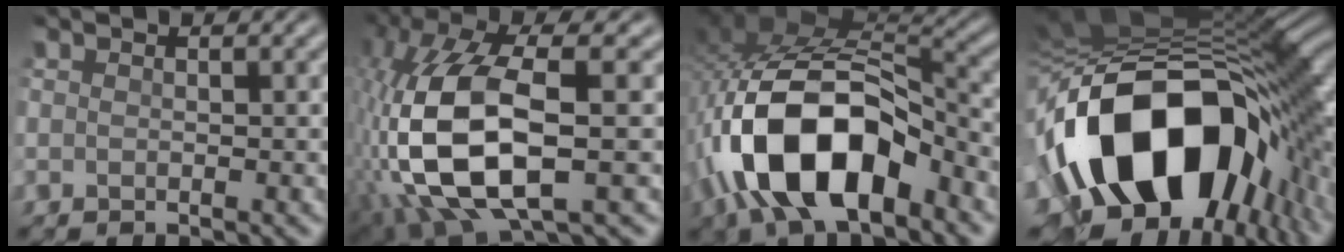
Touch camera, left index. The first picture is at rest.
{"total": 12.4, "force": [-1.3, 5.1, 11.3], "torque": [-0.261, 0.007, -0.027]}
{"total": 13.1, "force": [-5.4, 6.6, 9.9], "torque": [-0.190, 0.005, -0.097]}
{"total": 17.7, "force": [-5.0, 10.7, 13.1], "torque": [-0.235, -0.018, -0.071]}